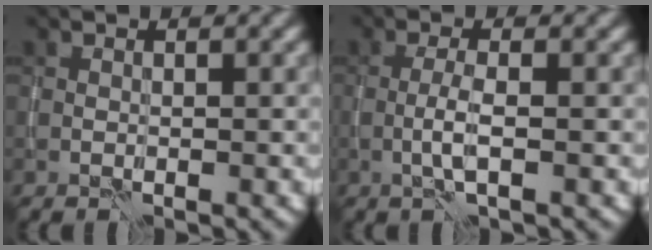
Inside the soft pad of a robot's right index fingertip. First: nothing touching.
{"total": 2.2, "force": [-0.7, 0.3, 2.1], "torque": [-0.046, 0.000, -0.017]}